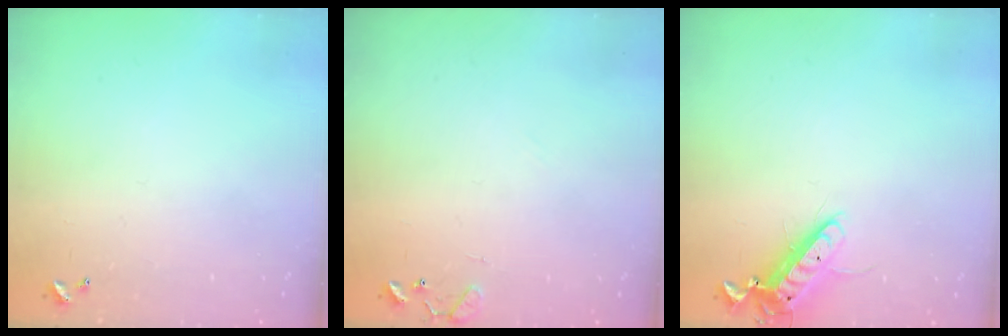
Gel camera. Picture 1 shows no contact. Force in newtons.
{"total": 8.4, "press": 8.4, "slide": 0.7}
{"total": 12.2, "press": 12.0, "slide": 2.3}